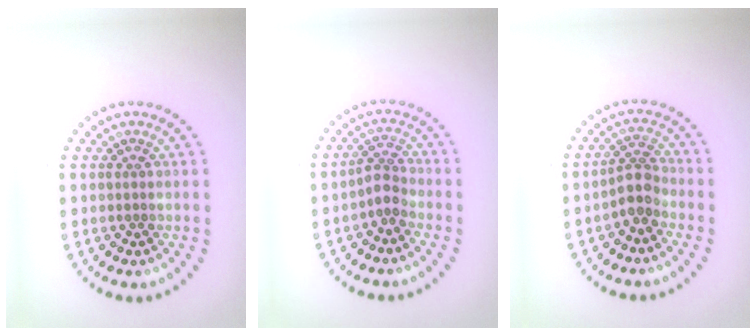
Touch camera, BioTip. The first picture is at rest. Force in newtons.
{"total": 2.1, "press": 1.6, "slide": 1.4}
{"total": 2.4, "press": 1.9, "slide": 1.5}